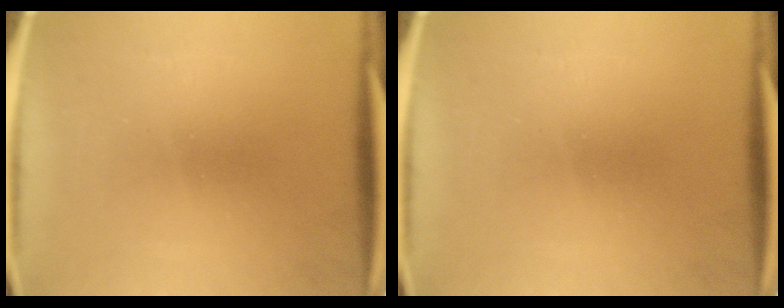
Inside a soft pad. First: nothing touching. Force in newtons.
{"total": 0.0}